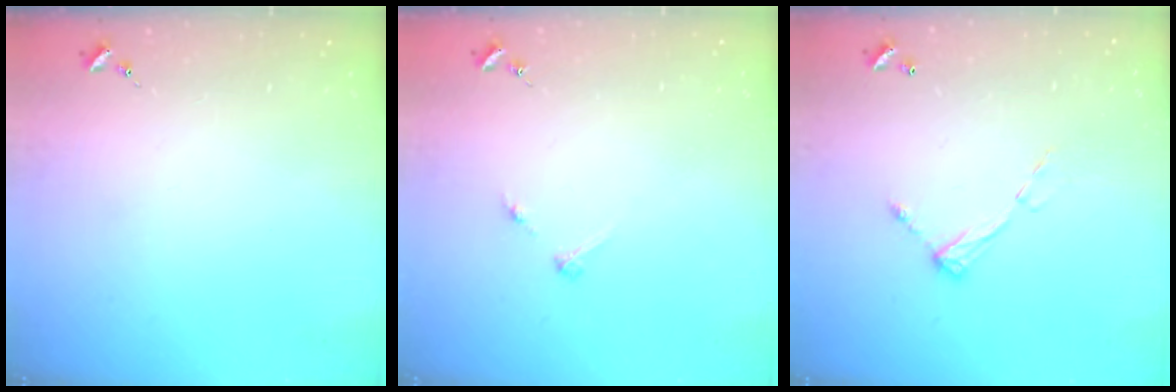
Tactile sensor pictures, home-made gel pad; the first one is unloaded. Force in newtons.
{"total": 2.8, "press": 2.8, "slide": 0.3}
{"total": 8.2, "press": 8.2, "slide": 0.5}